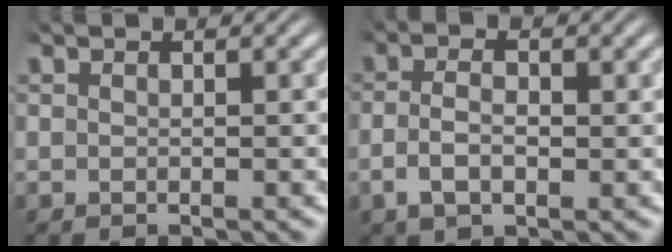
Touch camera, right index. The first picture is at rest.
{"total": 3.1, "force": [-0.7, 1.7, 2.5], "torque": [-0.055, 0.000, -0.010]}